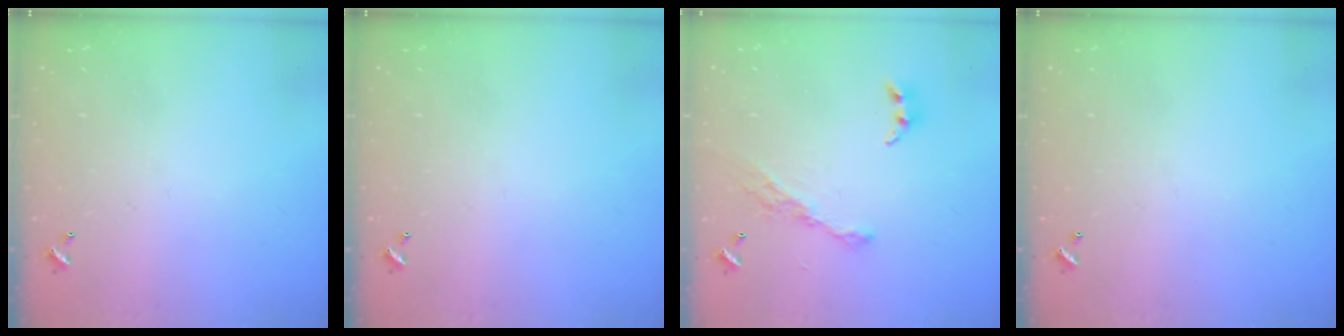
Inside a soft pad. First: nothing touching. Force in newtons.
{"total": 0.0}
{"total": 10.4, "press": 10.3, "slide": 1.2}
{"total": 0.0}